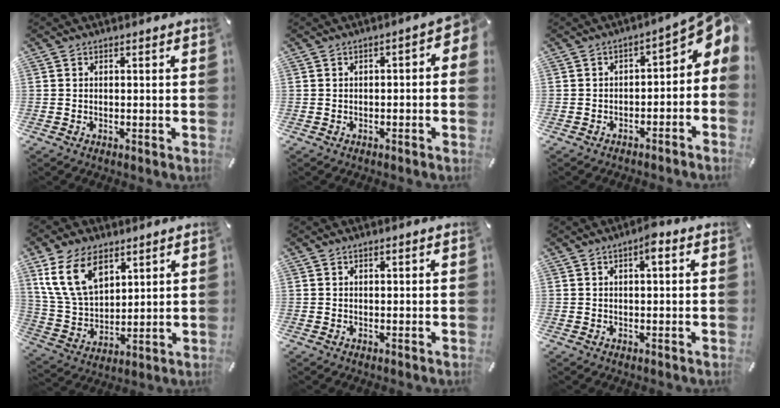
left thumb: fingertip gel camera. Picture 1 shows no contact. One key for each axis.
{"total": 3.4, "fx": -1.3, "fy": 1.6, "fz": 2.6, "tx": -0.037, "ty": 0.012, "tz": -0.028}
{"total": 6.8, "fx": 1.4, "fy": 3.8, "fz": 5.4, "tx": -0.058, "ty": -0.017, "tz": 0.020}
{"total": 14.1, "fx": 7.6, "fy": 9.0, "fz": 7.7, "tx": -0.192, "ty": -0.016, "tz": 0.145}
{"total": 0.6, "fx": 0.5, "fy": 0.4, "fz": 0.2, "tx": -0.005, "ty": 0.005, "tz": 0.007}
{"total": 3.3, "fx": 1.5, "fy": 1.3, "fz": 2.7, "tx": -0.041, "ty": 0.002, "tz": 0.020}